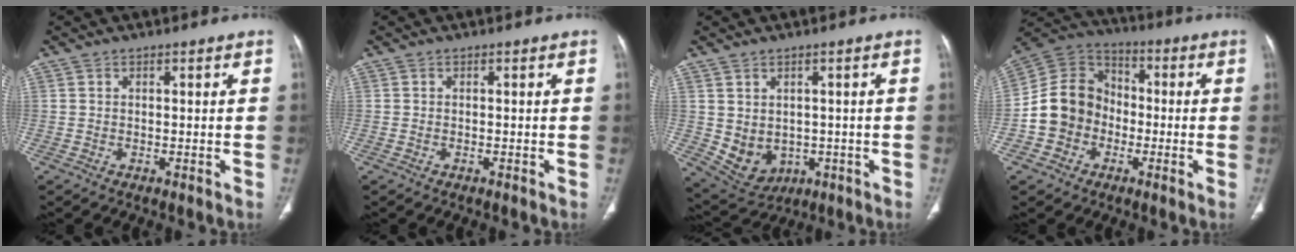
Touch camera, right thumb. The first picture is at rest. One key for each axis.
{"total": 0.0}
{"total": 8.2, "fx": -1.2, "fy": 6.8, "fz": 4.5, "tx": -0.059, "ty": 0.006, "tz": 0.008}
{"total": 12.5, "fx": -2.9, "fy": 10.9, "fz": 5.3, "tx": -0.075, "ty": 0.041, "tz": -0.064}